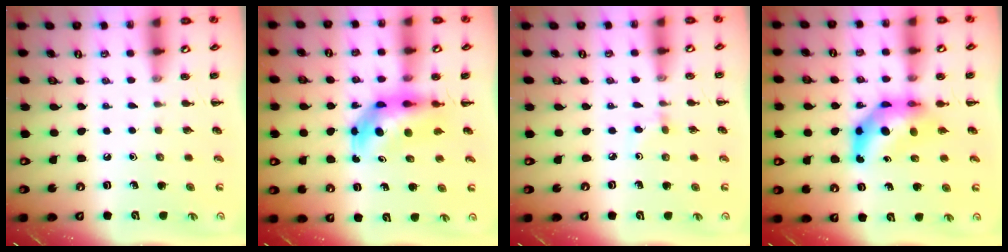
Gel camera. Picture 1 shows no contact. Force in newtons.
{"total": 6.5, "press": 6.2, "slide": 2.1}
{"total": 2.5, "press": 2.3, "slide": 1.0}
{"total": 7.6, "press": 7.2, "slide": 2.3}